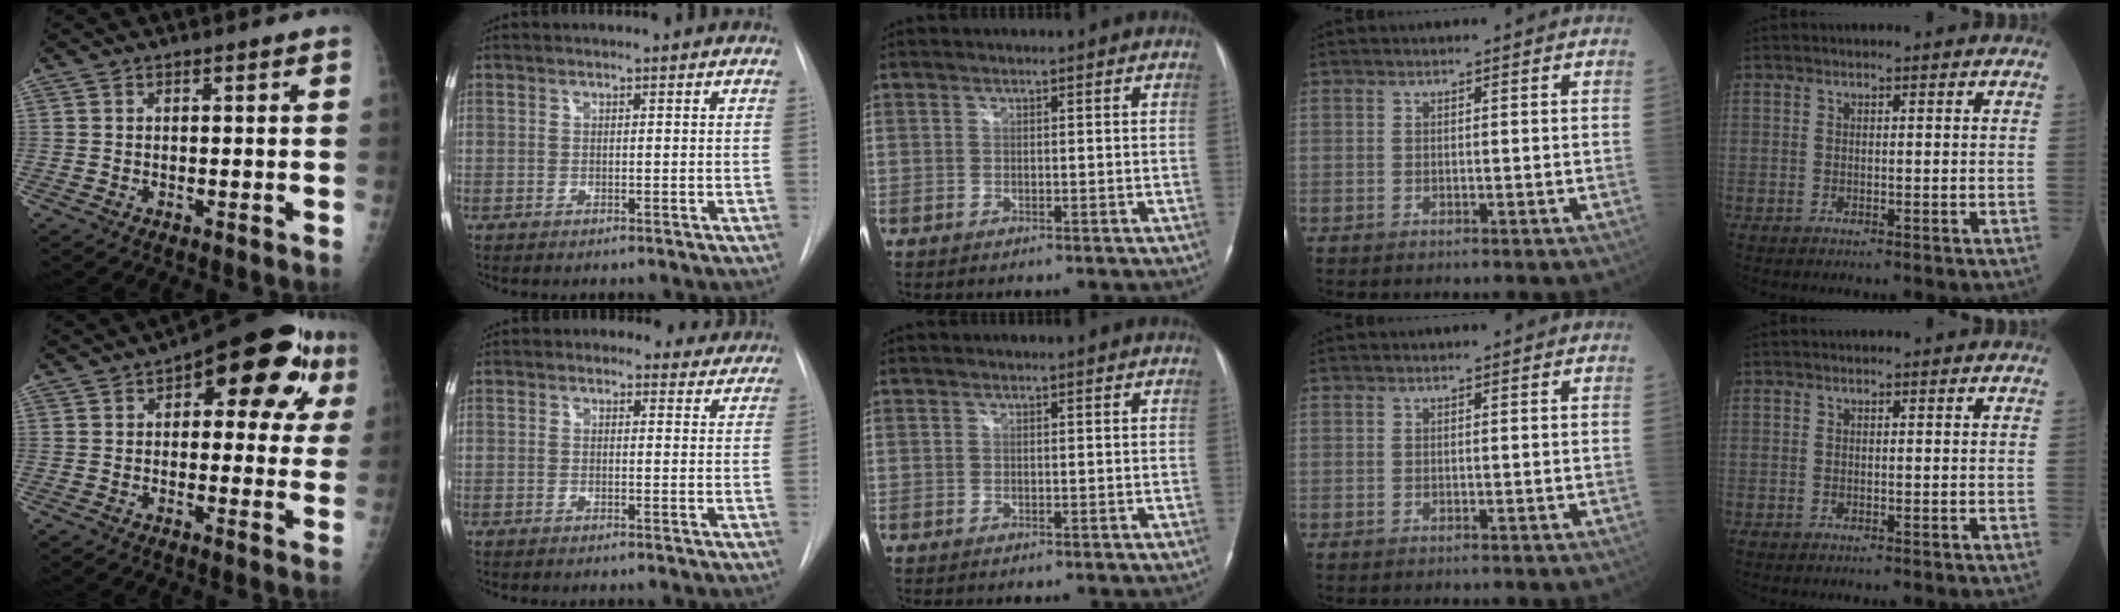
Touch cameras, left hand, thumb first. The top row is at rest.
{"thumb": {"total": 16.7, "force": [6.0, 7.8, 13.5], "torque": [-0.126, 0.013, 0.064]}, "index": {"total": 5.2, "force": [4.5, 2.6, 0.2], "torque": [0.017, 0.000, 0.032]}}